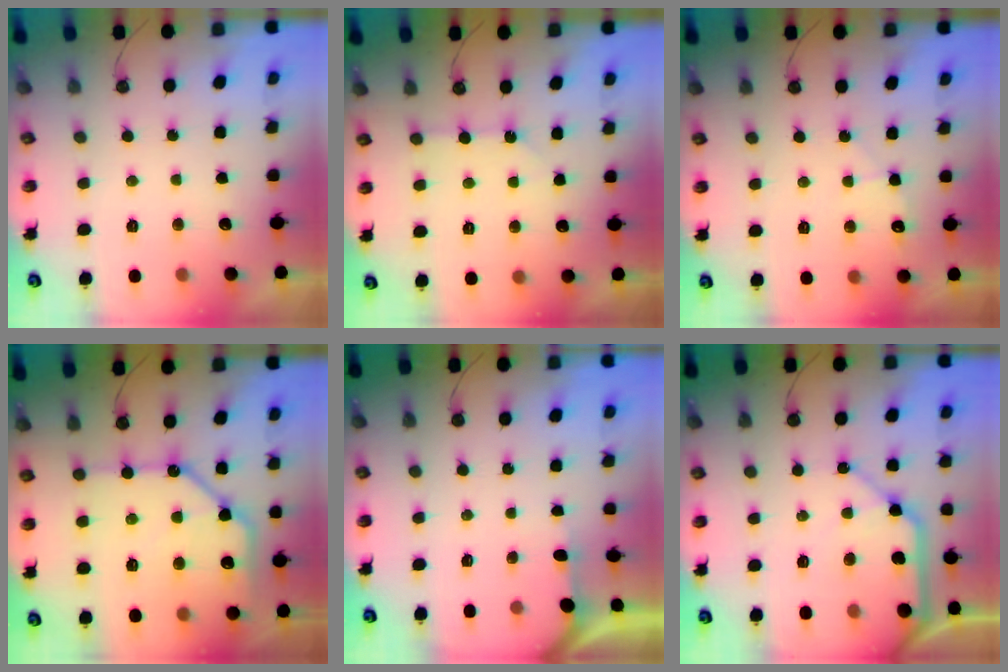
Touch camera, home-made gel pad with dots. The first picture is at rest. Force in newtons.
{"total": 1.9, "press": 1.9, "slide": 0.4}
{"total": 5.1, "press": 5.0, "slide": 0.6}
{"total": 15.7, "press": 15.6, "slide": 1.8}
{"total": 2.4, "press": 2.4, "slide": 0.3}
{"total": 13.0, "press": 12.9, "slide": 1.4}